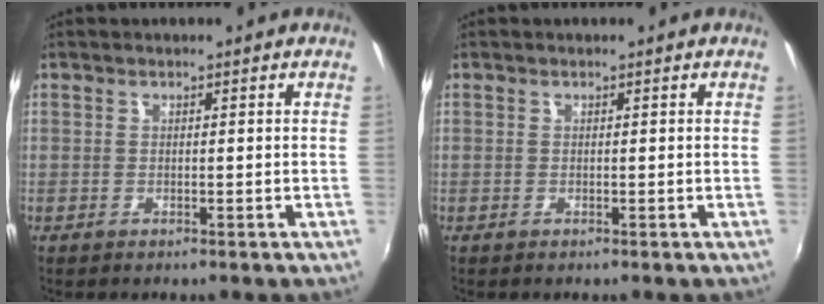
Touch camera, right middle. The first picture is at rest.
{"total": 0.0}